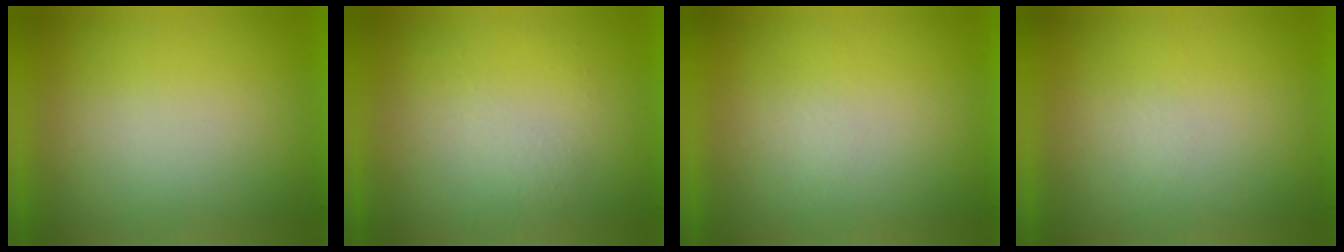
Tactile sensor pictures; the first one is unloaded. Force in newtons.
{"total": 1.1}
{"total": 1.2}
{"total": 1.3}